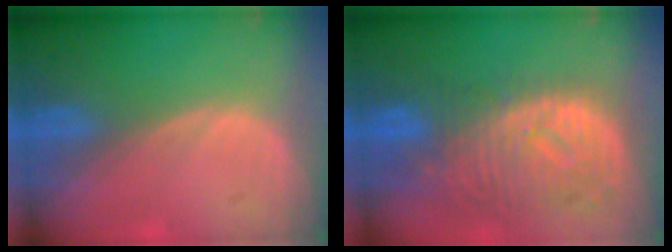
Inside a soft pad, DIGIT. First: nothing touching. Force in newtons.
{"total": 11.0, "press": 9.8, "slide": 5.1}